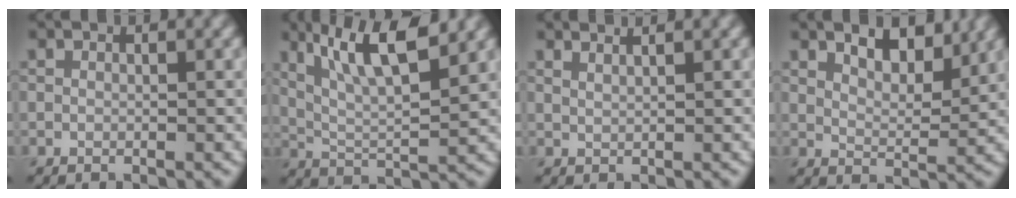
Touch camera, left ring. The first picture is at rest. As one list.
[{"total": 7.8, "force": [4.0, 2.0, 6.4], "torque": [-0.113, 0.006, 0.073]}, {"total": 2.7, "force": [2.1, 1.0, 1.5], "torque": [0.004, 0.009, 0.004]}, {"total": 5.3, "force": [3.6, 2.0, 3.2], "torque": [-0.044, 0.002, 0.044]}]